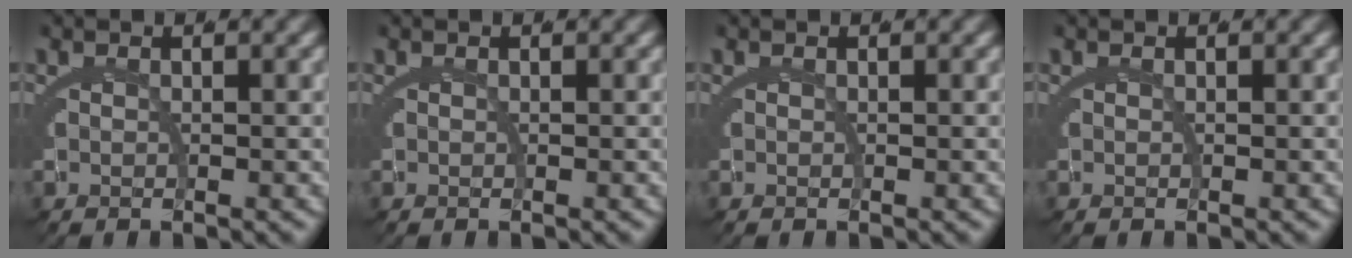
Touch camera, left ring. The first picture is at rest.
{"total": 0.0}
{"total": 0.0}
{"total": 0.0}